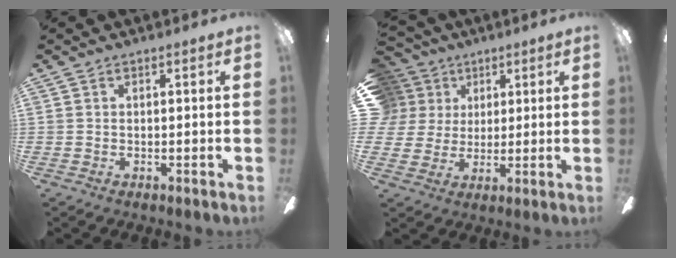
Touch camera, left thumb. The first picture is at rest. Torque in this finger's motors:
{"motor_torque": [0.17, 0.26, -0.14, 0.30, 0.08]}